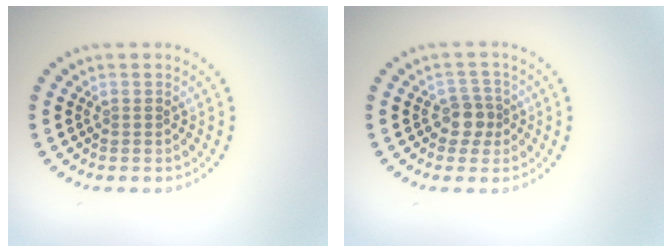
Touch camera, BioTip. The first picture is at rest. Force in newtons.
{"total": 2.1, "press": 1.8, "slide": 1.0}